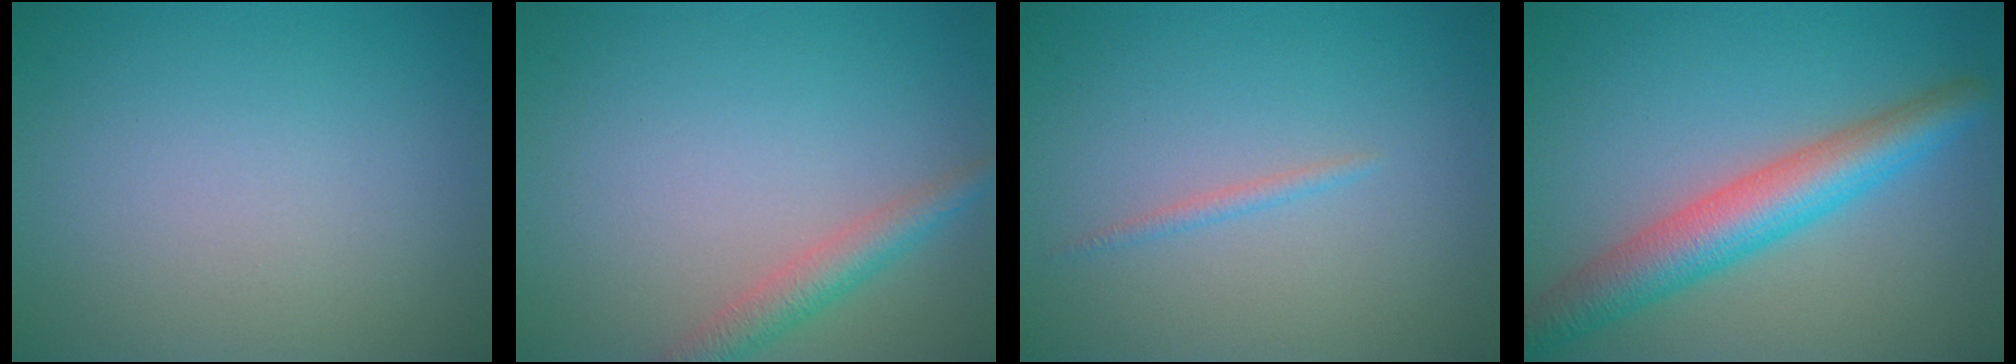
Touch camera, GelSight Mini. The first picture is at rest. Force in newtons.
{"total": 2.6, "press": 2.6, "slide": 0.1}
{"total": 0.8, "press": 0.8, "slide": 0.0}
{"total": 6.1, "press": 6.1, "slide": 0.2}